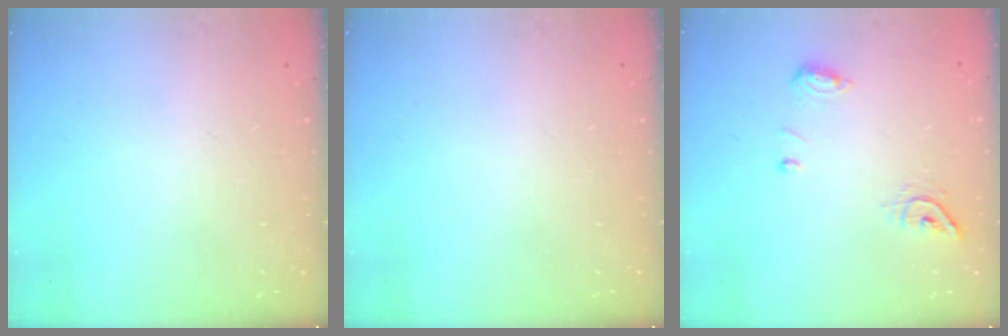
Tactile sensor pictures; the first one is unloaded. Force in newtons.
{"total": 0.0}
{"total": 7.9, "press": 7.8, "slide": 1.3}